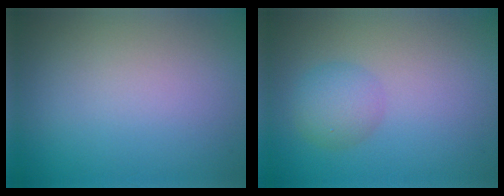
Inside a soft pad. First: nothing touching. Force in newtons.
{"total": 2.5, "press": 2.5, "slide": 0.1}